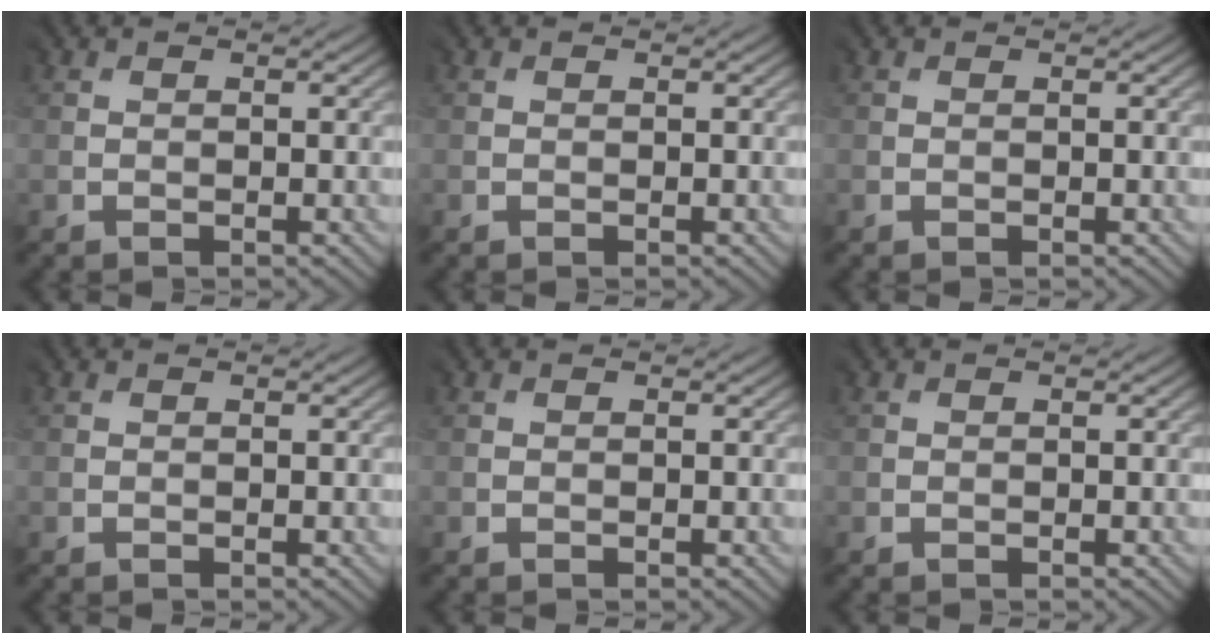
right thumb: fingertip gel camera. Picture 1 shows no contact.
{"total": 0.0}
{"total": 0.0}
{"total": 0.0}
{"total": 0.0}
{"total": 0.0}